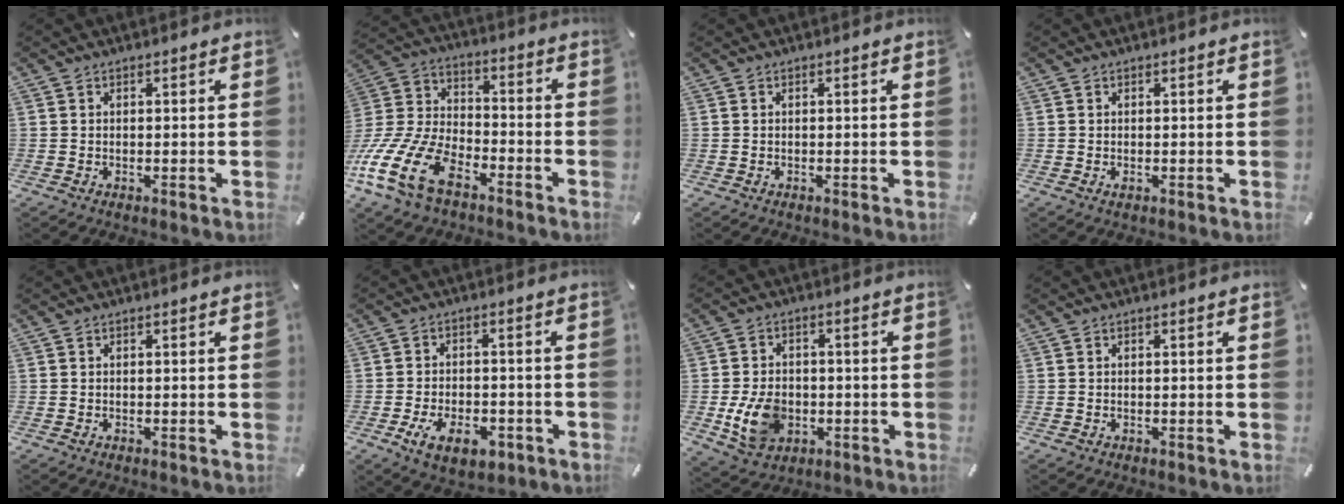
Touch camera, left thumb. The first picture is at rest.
{"total": 18.5, "force": [-11.0, 9.9, 11.1], "torque": [-0.234, 0.050, -0.199]}
{"total": 0.0}
{"total": 0.6, "force": [-0.1, 0.3, 0.6], "torque": [-0.010, -0.002, -0.002]}
{"total": 0.0}
{"total": 8.6, "force": [-3.8, 4.8, 6.1], "torque": [-0.101, 0.014, -0.062]}
{"total": 9.5, "force": [-2.0, 7.4, 5.7], "torque": [-0.115, 0.007, -0.034]}
{"total": 0.0}